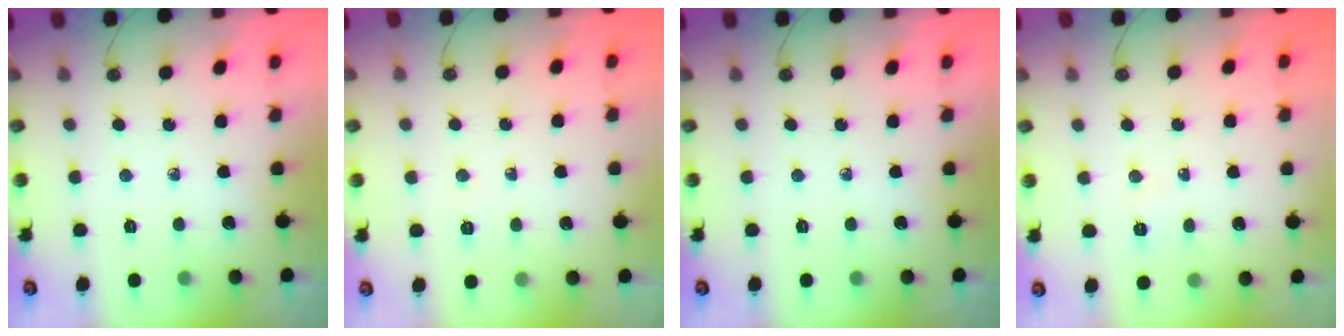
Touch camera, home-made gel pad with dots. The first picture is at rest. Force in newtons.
{"total": 3.5, "press": 2.9, "slide": 2.1}
{"total": 0.0}
{"total": 2.8, "press": 2.6, "slide": 0.9}